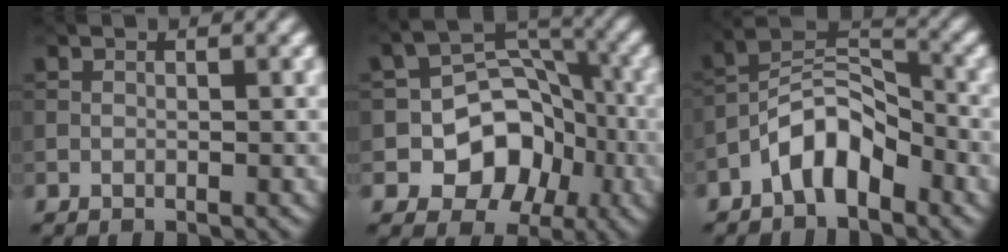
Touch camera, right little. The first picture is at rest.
{"total": 7.5, "force": [-2.3, 5.8, 4.1], "torque": [-0.049, 0.004, -0.045]}
{"total": 5.5, "force": [-3.3, 2.6, 3.6], "torque": [-0.062, 0.018, -0.069]}